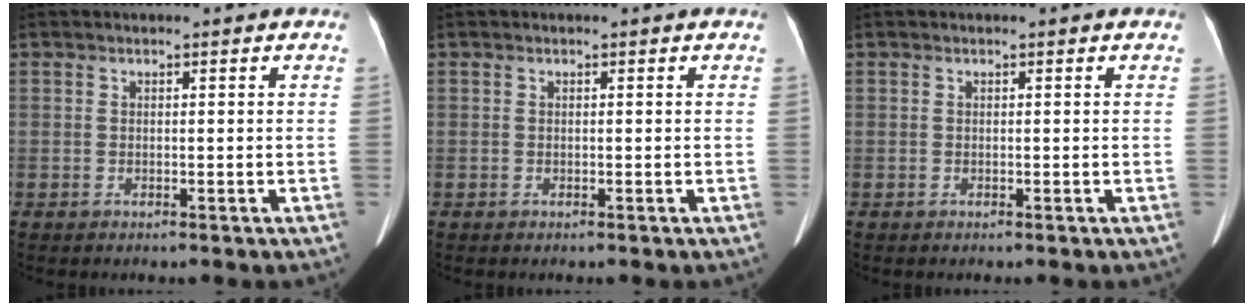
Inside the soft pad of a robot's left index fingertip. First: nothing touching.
{"total": 0.0}
{"total": 0.0}